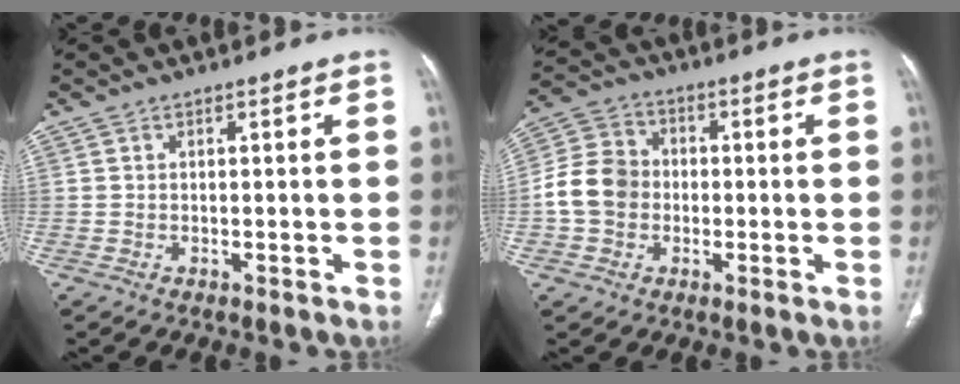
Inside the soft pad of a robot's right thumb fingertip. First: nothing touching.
{"total": 9.3, "force": [-1.1, 8.0, 4.7], "torque": [-0.076, 0.031, -0.031]}